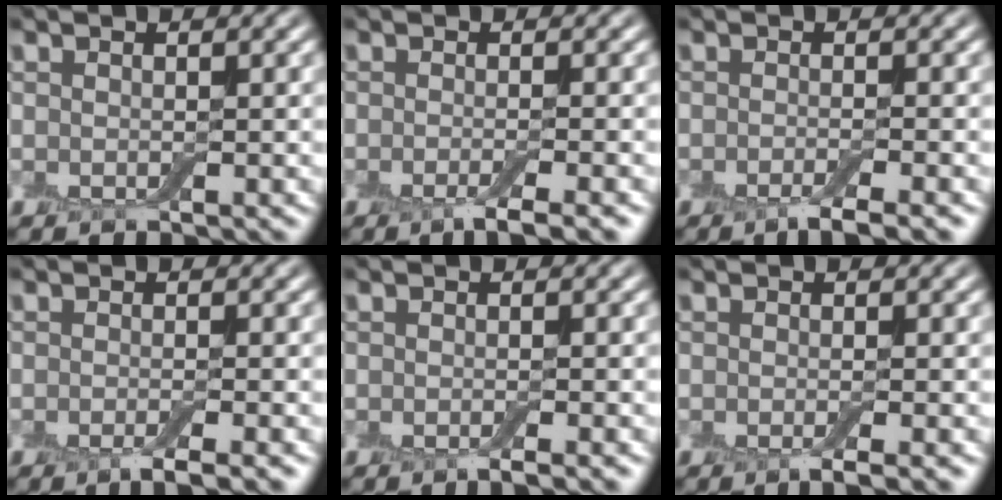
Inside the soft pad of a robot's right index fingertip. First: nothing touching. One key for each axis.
{"total": 3.2, "fx": -1.7, "fy": 0.7, "fz": 2.6, "tx": -0.032, "ty": -0.003, "tz": -0.034}
{"total": 2.9, "fx": -1.8, "fy": 0.5, "fz": 2.3, "tx": -0.028, "ty": -0.001, "tz": -0.035}
{"total": 2.7, "fx": -1.5, "fy": 0.5, "fz": 2.2, "tx": -0.027, "ty": -0.002, "tz": -0.029}
{"total": 1.7, "fx": -0.9, "fy": 0.3, "fz": 1.4, "tx": -0.012, "ty": -0.001, "tz": -0.015}
{"total": 2.1, "fx": -0.9, "fy": 0.4, "fz": 1.9, "tx": -0.022, "ty": -0.004, "tz": -0.019}